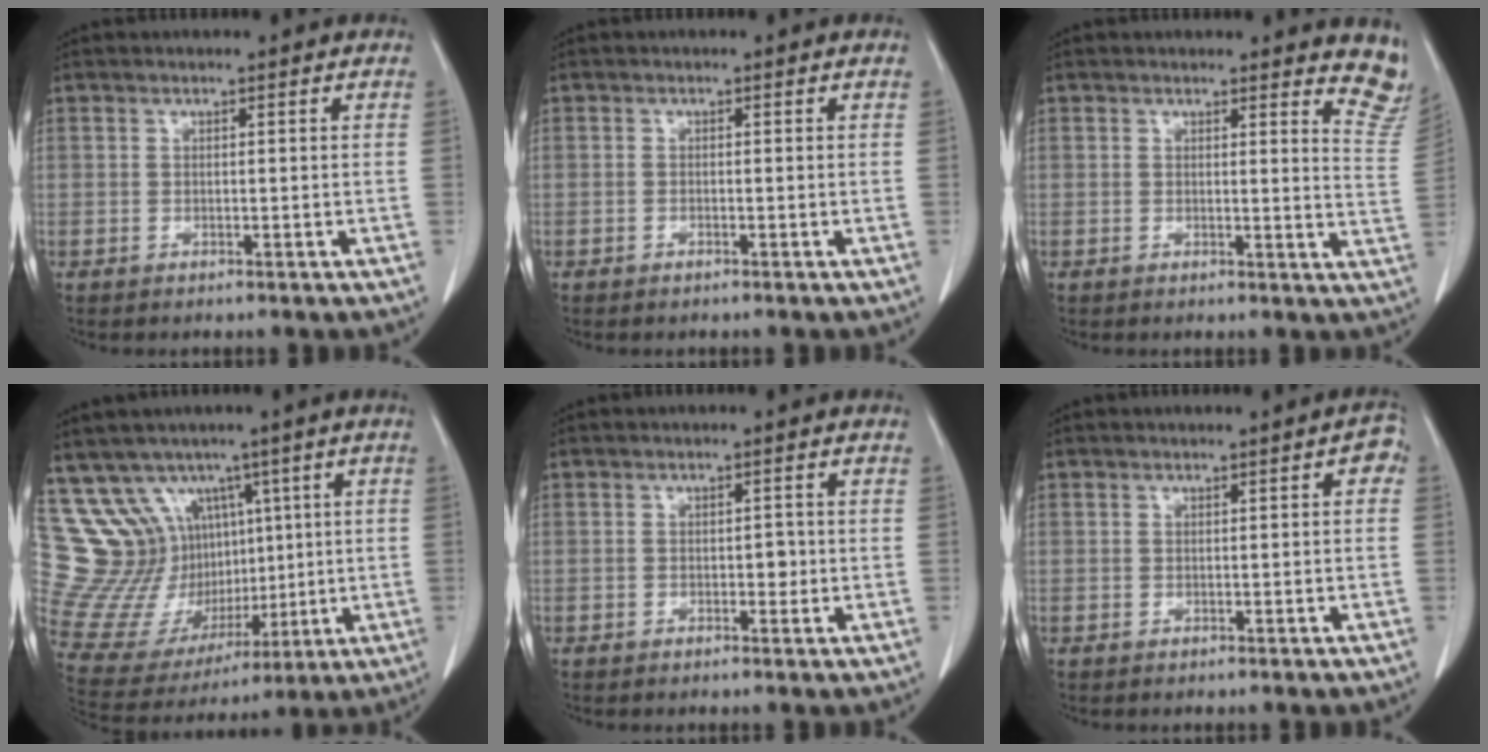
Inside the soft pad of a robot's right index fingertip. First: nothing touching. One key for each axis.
{"total": 0.0}
{"total": 7.8, "fx": 7.3, "fy": 1.4, "fz": 2.2, "tx": 0.000, "ty": -0.052, "tz": 0.044}
{"total": 19.4, "fx": 8.1, "fy": 16.0, "fz": 7.2, "tx": -0.179, "ty": 0.083, "tz": 0.193}
{"total": 1.4, "fx": -0.3, "fy": 0.9, "fz": 1.0, "tx": -0.009, "ty": 0.004, "tz": -0.002}
{"total": 1.7, "fx": 0.2, "fy": 0.6, "fz": 1.6, "tx": -0.013, "ty": 0.006, "tz": 0.000}